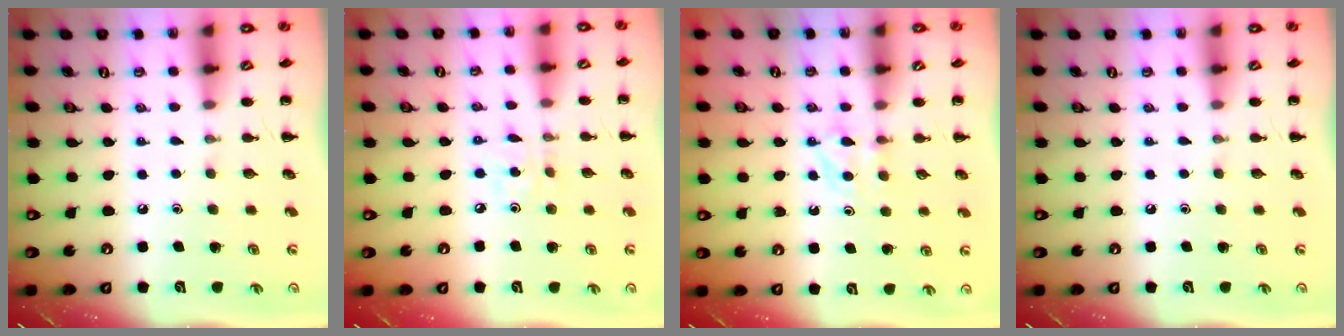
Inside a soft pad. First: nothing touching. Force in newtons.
{"total": 2.8, "press": 2.7, "slide": 0.9}
{"total": 4.5, "press": 4.3, "slide": 1.3}
{"total": 0.0}